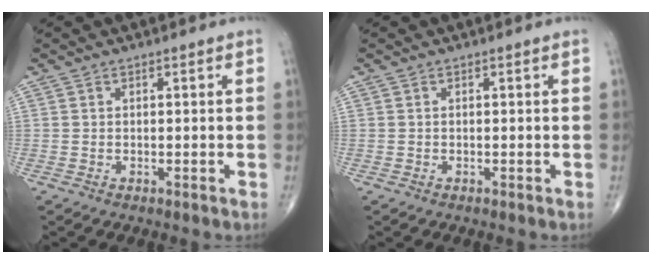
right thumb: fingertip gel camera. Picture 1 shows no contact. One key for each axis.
{"total": 0.0}